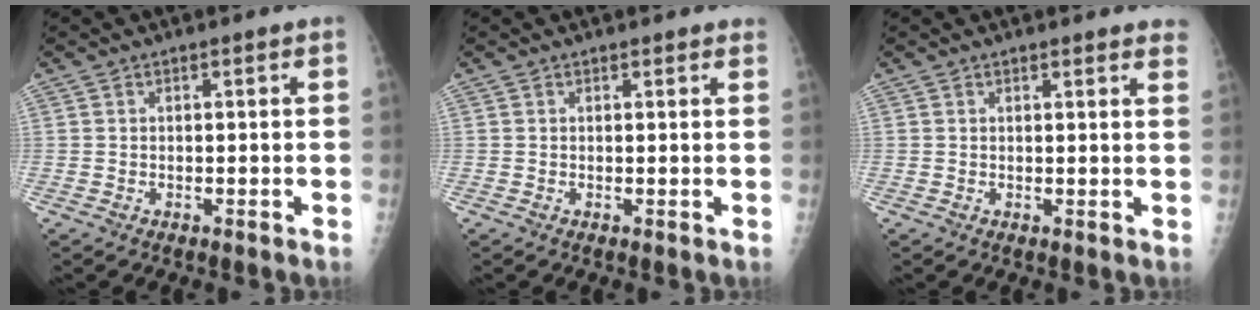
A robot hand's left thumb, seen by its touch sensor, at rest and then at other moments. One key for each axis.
{"total": 1.9, "fx": 1.7, "fy": 0.5, "fz": 0.6, "tx": 0.001, "ty": -0.002, "tz": 0.016}
{"total": 5.4, "fx": 5.0, "fy": 0.9, "fz": 1.9, "tx": 0.000, "ty": -0.015, "tz": 0.041}